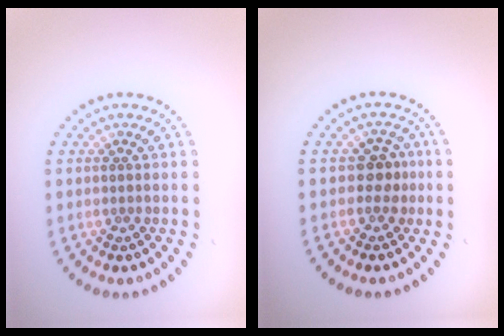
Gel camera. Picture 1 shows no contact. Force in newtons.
{"total": 2.0, "press": 1.7, "slide": 1.0}